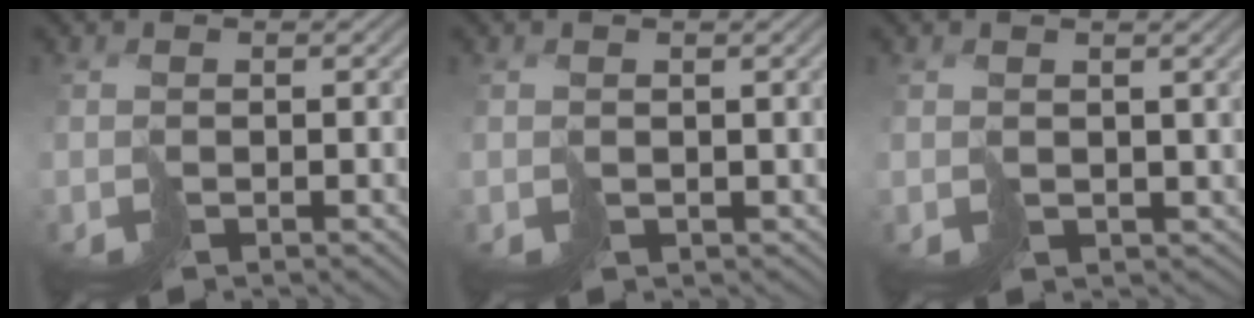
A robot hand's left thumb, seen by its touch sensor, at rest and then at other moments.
{"total": 1.0, "force": [0.0, 1.0, 0.2], "torque": [-0.006, -0.007, 0.007]}
{"total": 2.4, "force": [0.4, 2.1, 1.0], "torque": [-0.025, -0.012, 0.013]}